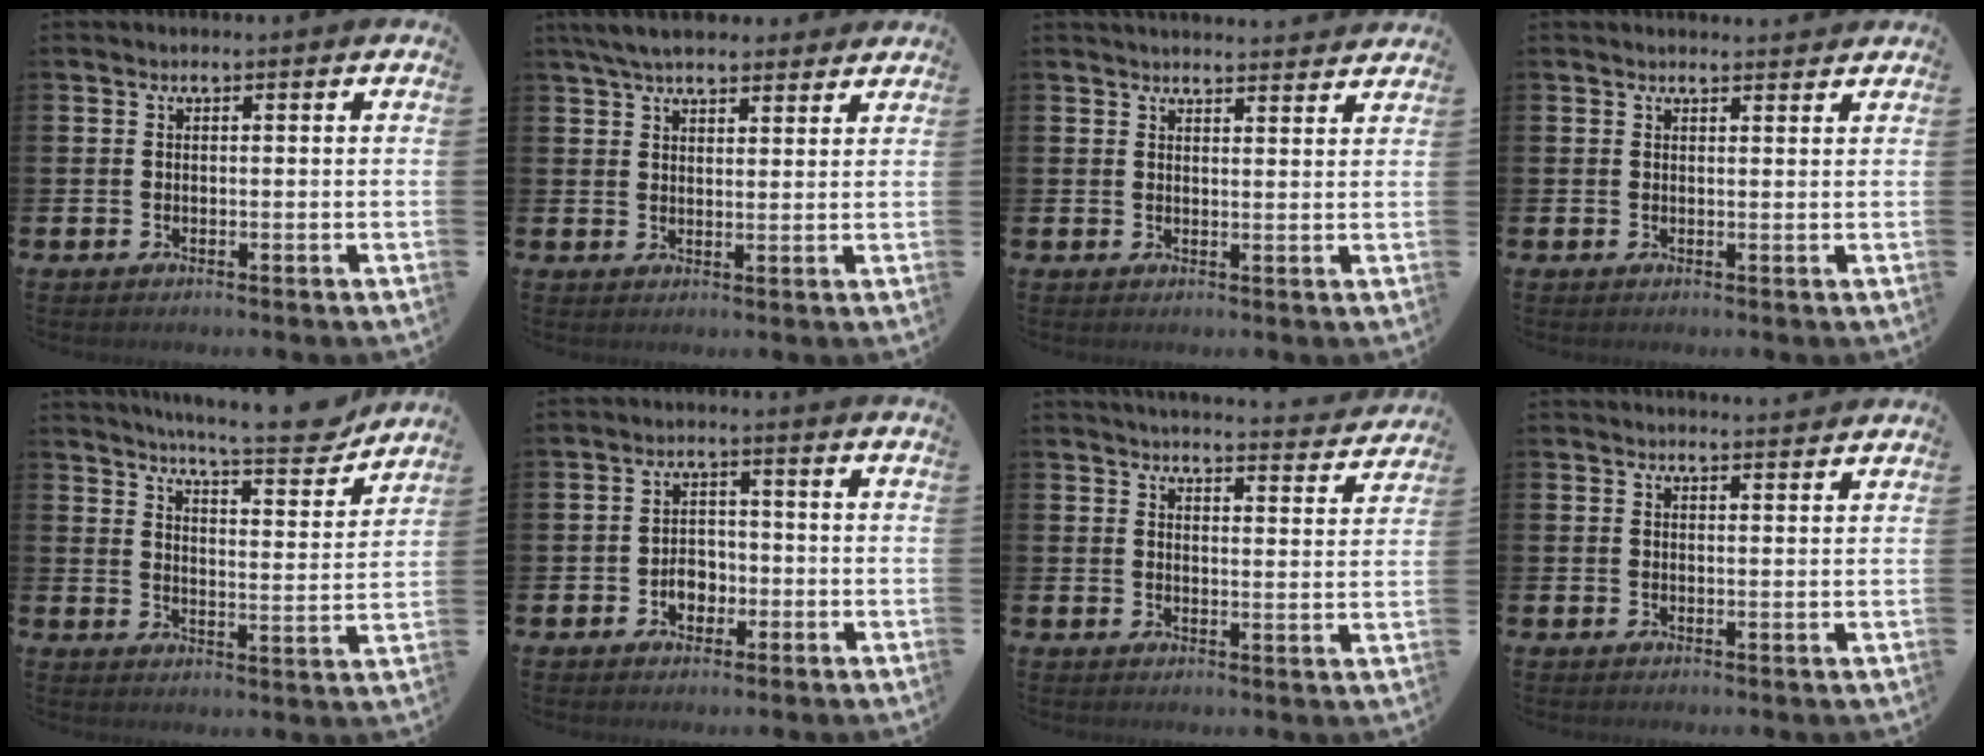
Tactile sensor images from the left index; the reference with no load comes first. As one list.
[{"total": 5.7, "force": [5.3, 1.5, 1.8], "torque": [-0.047, -0.011, 0.098]}, {"total": 3.0, "force": [3.0, 0.1, 0.0], "torque": [0.002, -0.021, 0.052]}, {"total": 1.4, "force": [1.4, 0.1, 0.0], "torque": [0.006, -0.009, 0.025]}, {"total": 8.6, "force": [8.1, 0.5, 3.0], "torque": [-0.065, -0.052, 0.140]}, {"total": 3.5, "force": [-1.2, 2.6, 1.9], "torque": [-0.019, -0.004, -0.030]}, {"total": 4.3, "force": [4.3, 0.1, 0.6], "torque": [-0.012, -0.036, 0.072]}, {"total": 1.9, "force": [1.9, -0.1, 0.0], "torque": [0.006, -0.014, 0.033]}]